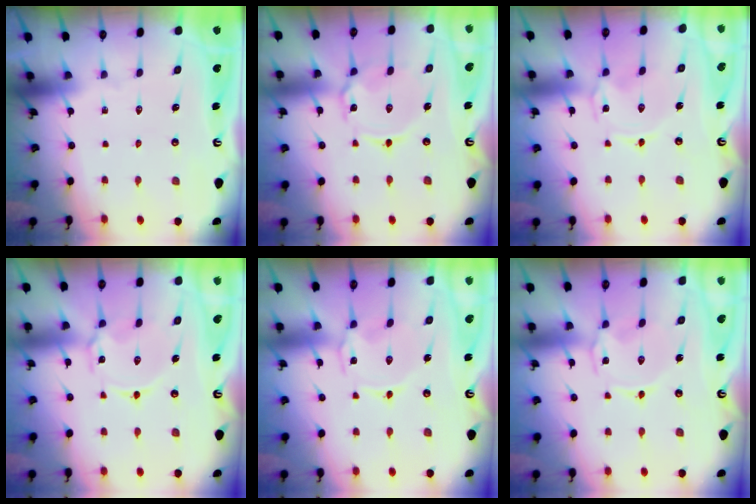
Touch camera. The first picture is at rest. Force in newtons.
{"total": 4.9, "press": 4.9, "slide": 0.1}
{"total": 0.0}
{"total": 3.9, "press": 3.9, "slide": 0.4}
{"total": 0.6, "press": 0.4, "slide": 0.4}
{"total": 0.6, "press": 0.4, "slide": 0.4}